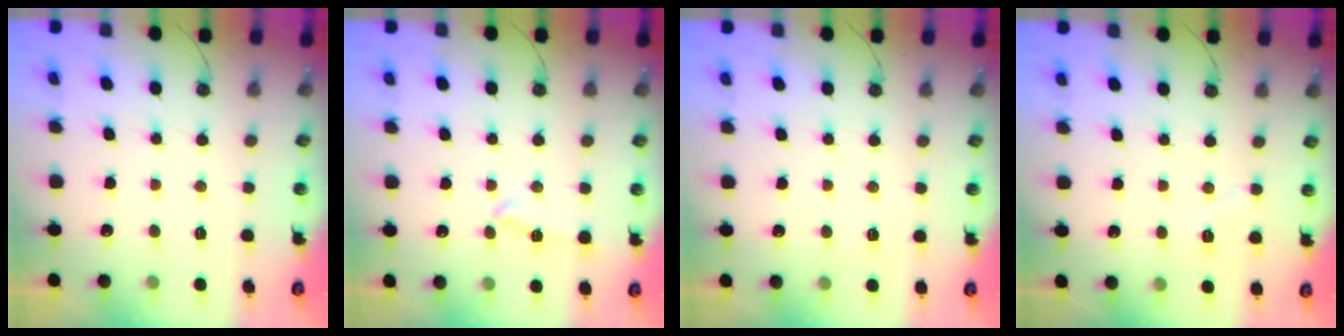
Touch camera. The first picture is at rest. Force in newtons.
{"total": 5.9, "press": 5.6, "slide": 1.9}
{"total": 2.7, "press": 2.6, "slide": 0.7}
{"total": 5.5, "press": 5.3, "slide": 1.7}